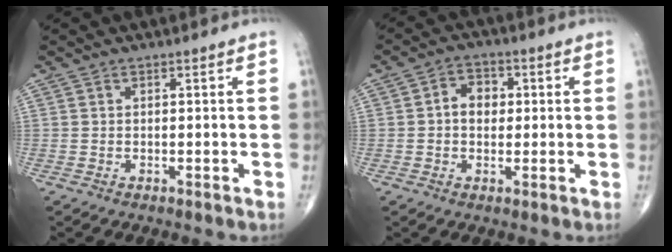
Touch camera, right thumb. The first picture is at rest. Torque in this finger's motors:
{"motor_torque": [-0.57, 0.67, 0.03, -0.04, 0.06]}